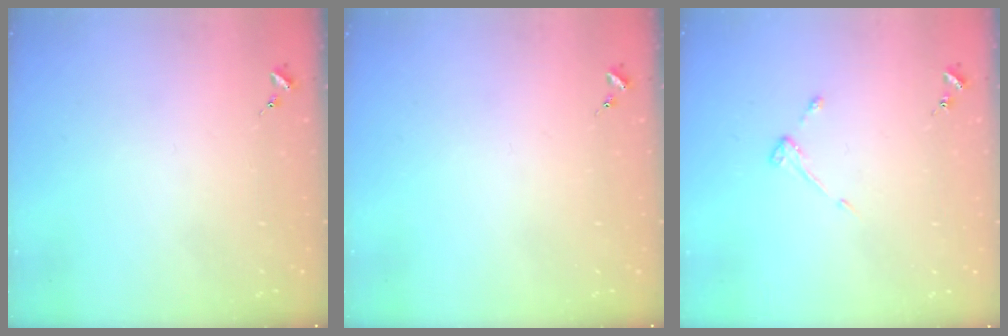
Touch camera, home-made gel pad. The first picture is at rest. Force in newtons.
{"total": 0.0}
{"total": 2.8, "press": 2.8, "slide": 0.3}